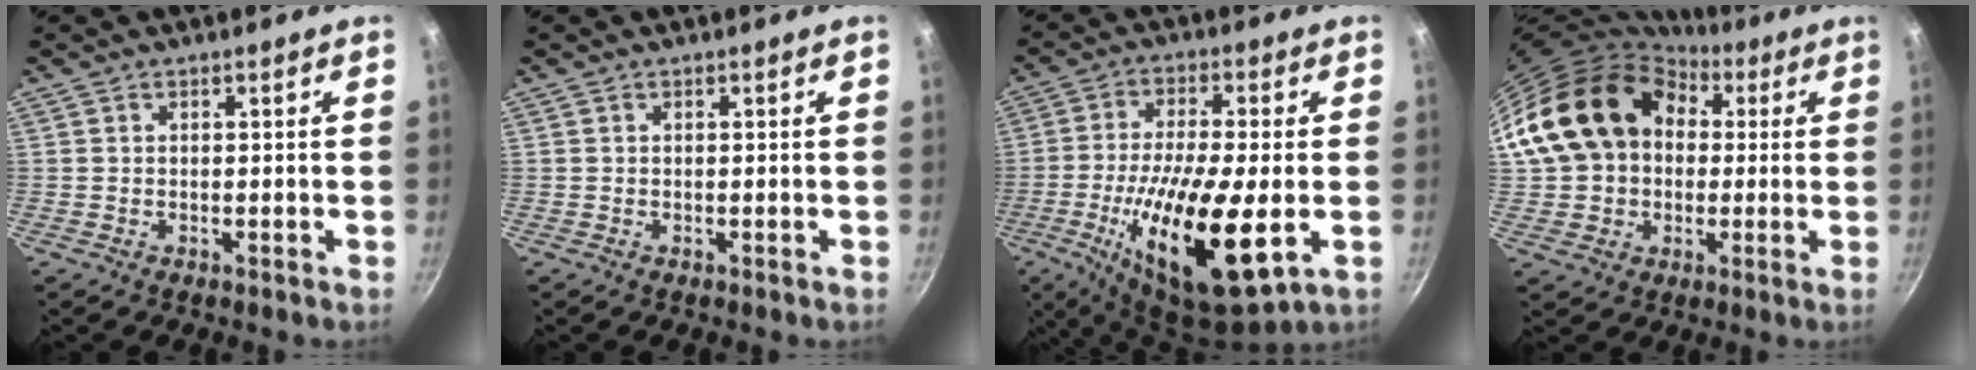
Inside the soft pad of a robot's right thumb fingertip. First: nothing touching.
{"total": 0.0}
{"total": 19.9, "force": [-4.8, 5.9, 18.3], "torque": [-0.335, 0.002, -0.088]}
{"total": 18.2, "force": [4.6, 14.4, 10.1], "torque": [-0.162, 0.035, 0.080]}